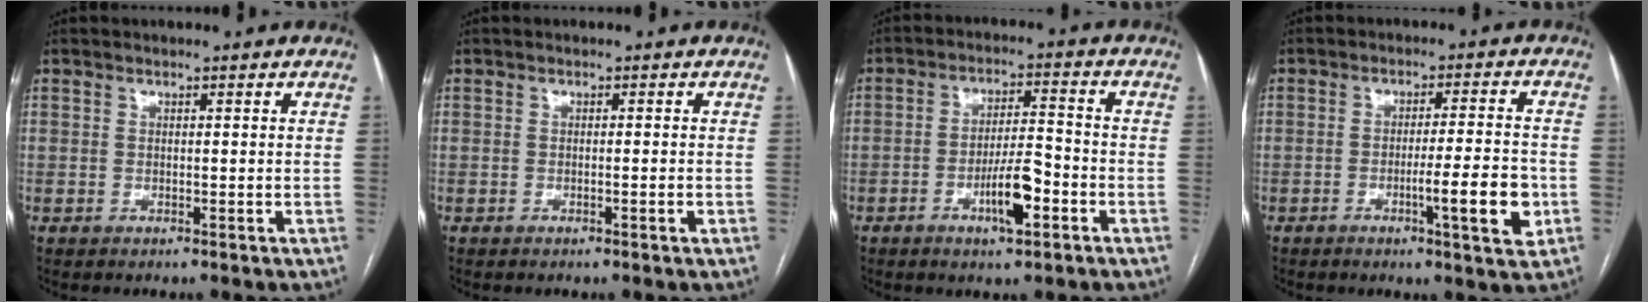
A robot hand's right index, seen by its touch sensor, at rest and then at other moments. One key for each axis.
{"total": 0.9, "fx": -0.4, "fy": -0.1, "fz": 0.7, "tx": -0.013, "ty": 0.000, "tz": -0.004}
{"total": 7.3, "fx": -3.3, "fy": 1.4, "fz": 6.3, "tx": -0.118, "ty": 0.002, "tz": -0.055}
{"total": 8.2, "fx": -2.7, "fy": 0.3, "fz": 7.7, "tx": -0.112, "ty": -0.006, "tz": -0.040}